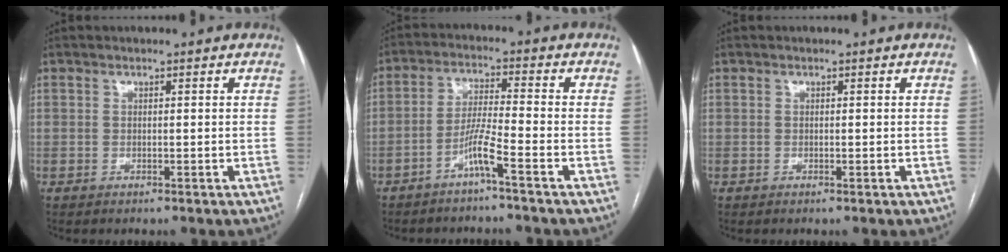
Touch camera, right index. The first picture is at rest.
{"total": 4.9, "force": [-3.1, -0.8, 3.7], "torque": [-0.076, 0.005, -0.063]}
{"total": 0.0}